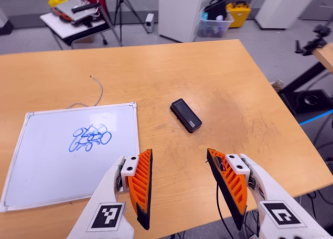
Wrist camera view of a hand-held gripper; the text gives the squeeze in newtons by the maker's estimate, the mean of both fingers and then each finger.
{"total": 0.0}